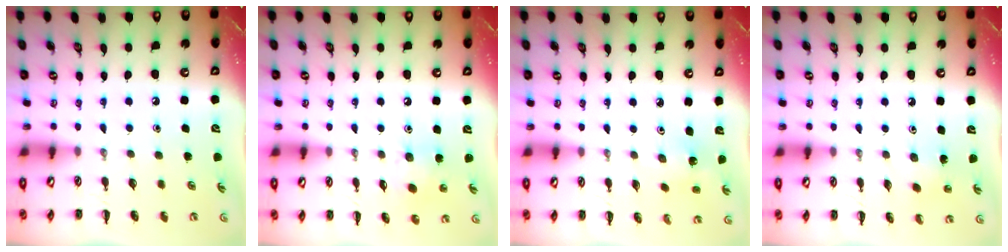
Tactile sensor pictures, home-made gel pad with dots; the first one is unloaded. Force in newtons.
{"total": 7.9, "press": 7.7, "slide": 1.6}
{"total": 1.6, "press": 1.5, "slide": 0.7}
{"total": 1.6, "press": 1.4, "slide": 0.7}